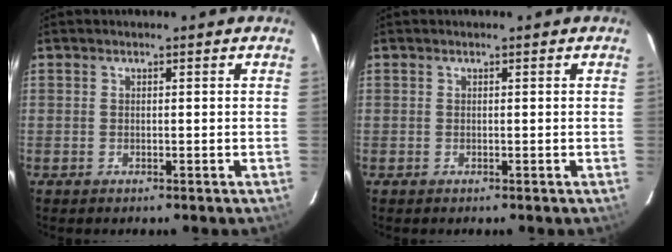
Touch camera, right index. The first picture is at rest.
{"total": 0.0}